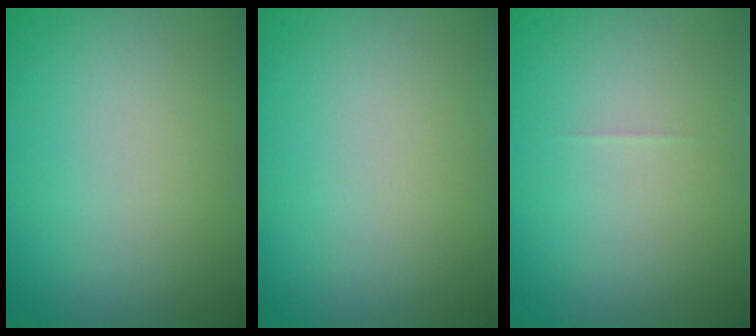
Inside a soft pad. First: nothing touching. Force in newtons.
{"total": 0.0}
{"total": 0.0}